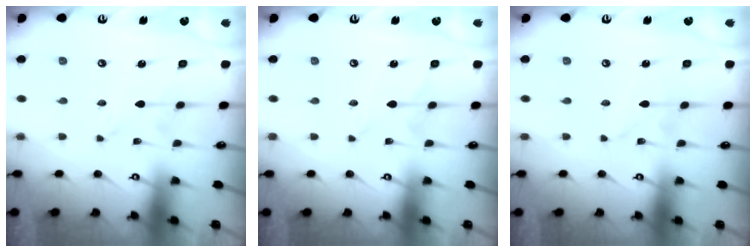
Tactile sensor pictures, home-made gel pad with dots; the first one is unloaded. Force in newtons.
{"total": 3.0, "press": 2.9, "slide": 0.4}
{"total": 1.6, "press": 1.6, "slide": 0.2}